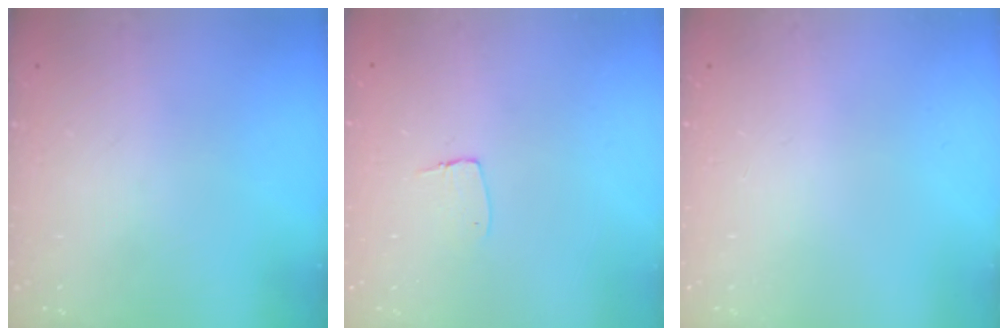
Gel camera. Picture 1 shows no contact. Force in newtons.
{"total": 5.6, "press": 5.5, "slide": 0.4}
{"total": 0.0}